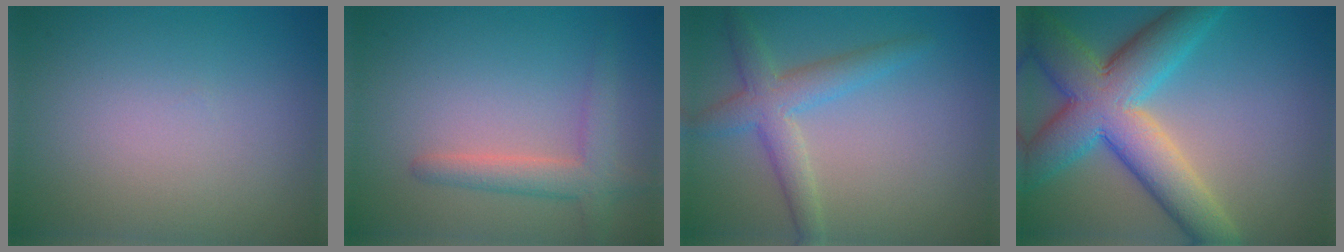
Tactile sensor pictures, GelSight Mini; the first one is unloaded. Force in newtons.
{"total": 2.9, "press": 2.9, "slide": 0.2}
{"total": 3.7, "press": 3.7, "slide": 0.2}
{"total": 9.8, "press": 9.7, "slide": 0.6}